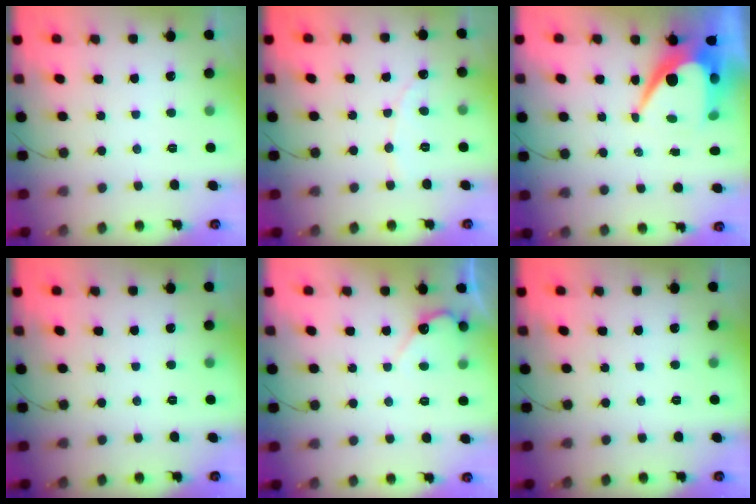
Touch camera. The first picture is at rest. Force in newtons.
{"total": 1.9, "press": 1.9, "slide": 0.1}
{"total": 12.2, "press": 12.2, "slide": 0.7}
{"total": 0.0}
{"total": 5.0, "press": 5.0, "slide": 0.2}
{"total": 0.0}